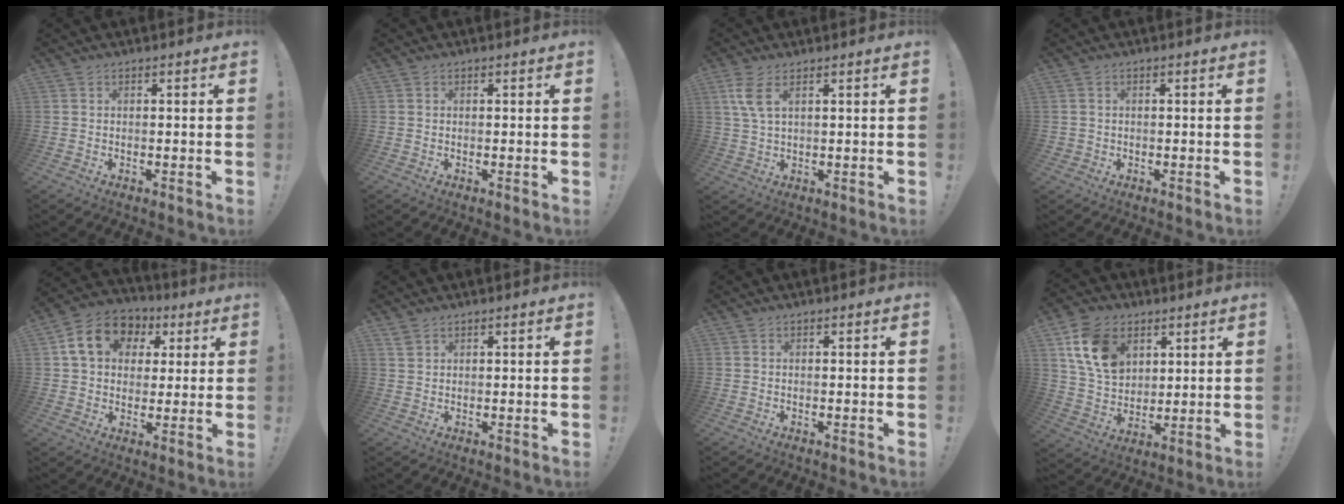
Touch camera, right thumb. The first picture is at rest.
{"total": 0.0}
{"total": 6.4, "force": [2.8, 2.5, 5.2], "torque": [-0.109, -0.004, 0.052]}
{"total": 1.1, "force": [-0.1, 1.1, 0.2], "torque": [-0.008, 0.005, -0.002]}
{"total": 15.0, "force": [5.1, 11.7, 7.8], "torque": [-0.114, -0.001, 0.100]}
{"total": 2.0, "force": [1.5, 1.0, 1.0], "torque": [-0.021, -0.004, 0.029]}
{"total": 0.0}
{"total": 15.4, "force": [6.6, 11.1, 8.4], "torque": [-0.146, -0.016, 0.133]}